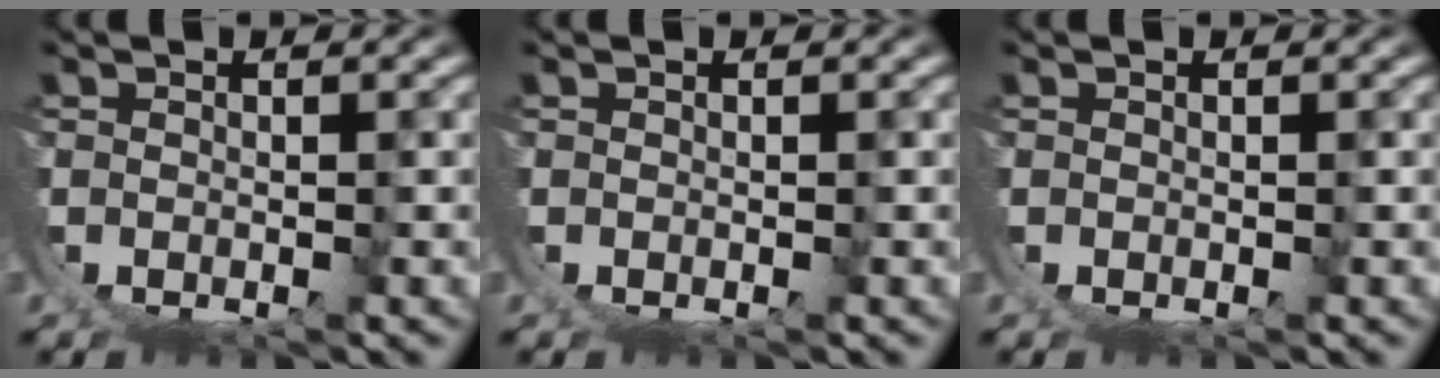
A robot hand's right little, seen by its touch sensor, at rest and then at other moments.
{"total": 0.0}
{"total": 0.0}